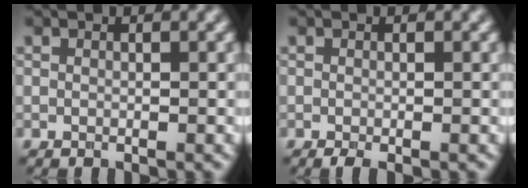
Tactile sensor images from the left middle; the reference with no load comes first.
{"total": 1.0, "force": [-0.5, 0.2, 0.8], "torque": [-0.016, -0.003, -0.010]}